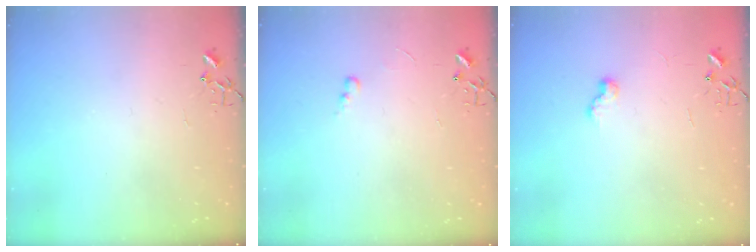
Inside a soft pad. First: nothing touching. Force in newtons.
{"total": 4.0, "press": 3.9, "slide": 0.6}
{"total": 7.5, "press": 7.5, "slide": 0.7}